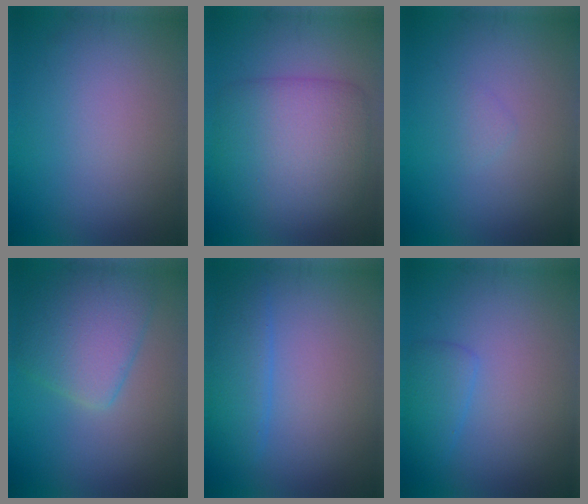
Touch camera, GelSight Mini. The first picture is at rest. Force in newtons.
{"total": 7.2, "press": 7.1, "slide": 0.2}
{"total": 0.6, "press": 0.6, "slide": 0.0}
{"total": 5.3, "press": 5.3, "slide": 0.3}
{"total": 2.8, "press": 2.8, "slide": 0.3}
{"total": 1.9, "press": 1.9, "slide": 0.2}